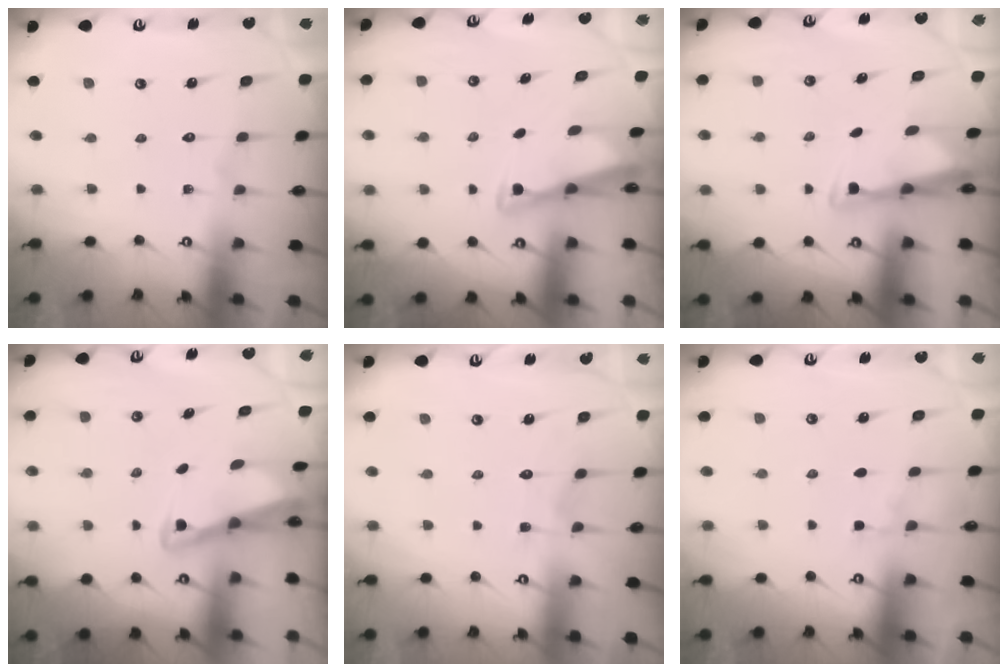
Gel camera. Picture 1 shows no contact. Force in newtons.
{"total": 3.0, "press": 2.9, "slide": 0.3}
{"total": 3.2, "press": 3.1, "slide": 0.8}
{"total": 3.2, "press": 3.2, "slide": 0.3}
{"total": 3.2, "press": 3.2, "slide": 0.4}
{"total": 2.1, "press": 2.1, "slide": 0.4}